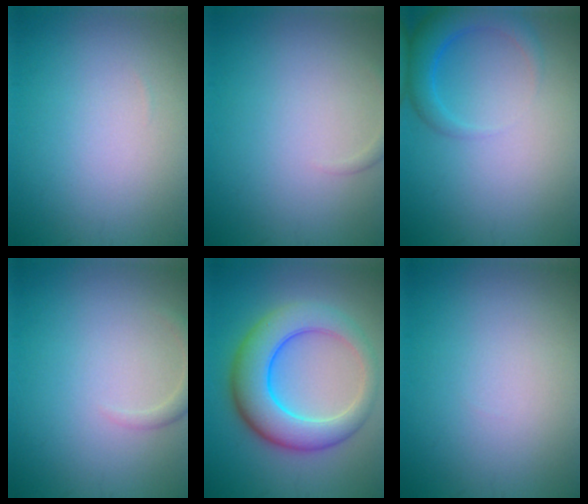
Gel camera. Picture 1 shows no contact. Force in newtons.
{"total": 0.7, "press": 0.7, "slide": 0.0}
{"total": 3.6, "press": 3.6, "slide": 0.4}
{"total": 1.4, "press": 1.4, "slide": 0.1}
{"total": 7.9, "press": 7.9, "slide": 0.0}
{"total": 0.0}